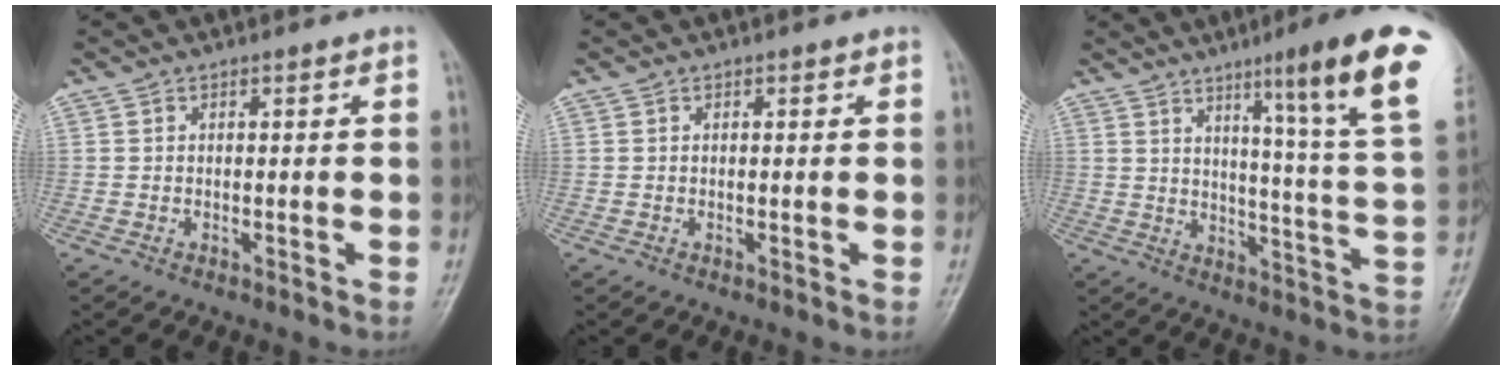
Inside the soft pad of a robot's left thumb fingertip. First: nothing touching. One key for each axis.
{"total": 0.5, "fx": 0.2, "fy": 0.4, "fz": 0.3, "tx": 0.000, "ty": 0.000, "tz": 0.001}
{"total": 19.5, "fx": 10.2, "fy": 0.9, "fz": 16.6, "tx": -0.208, "ty": -0.050, "tz": 0.140}